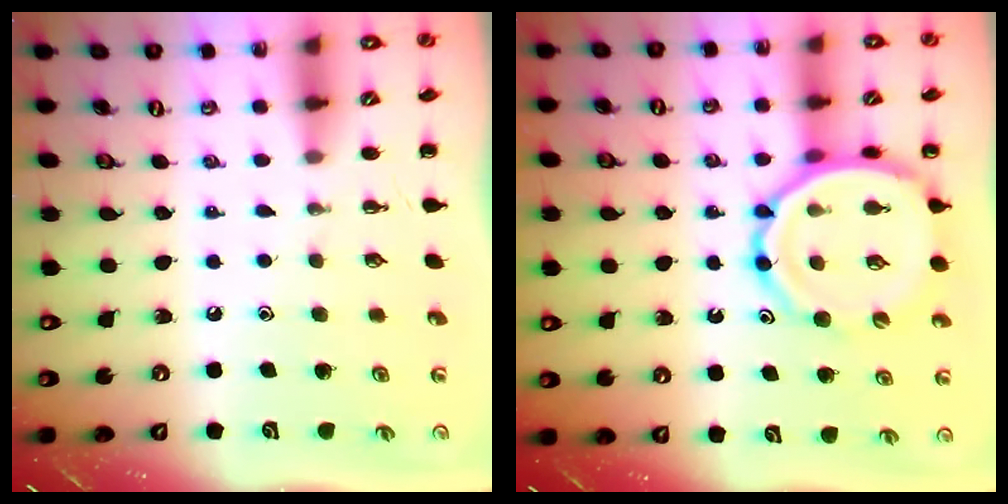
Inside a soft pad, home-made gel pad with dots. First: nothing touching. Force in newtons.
{"total": 12.1, "press": 11.7, "slide": 3.0}